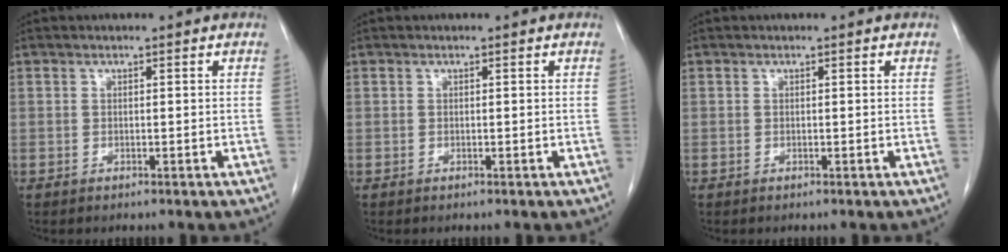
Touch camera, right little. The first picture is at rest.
{"total": 0.0}
{"total": 0.0}